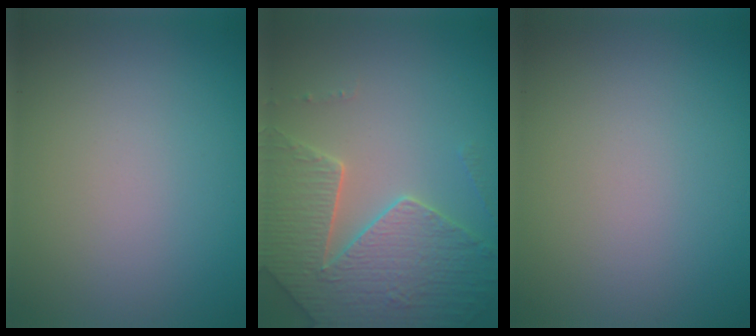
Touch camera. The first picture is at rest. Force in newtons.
{"total": 5.2, "press": 5.0, "slide": 1.4}
{"total": 0.0}